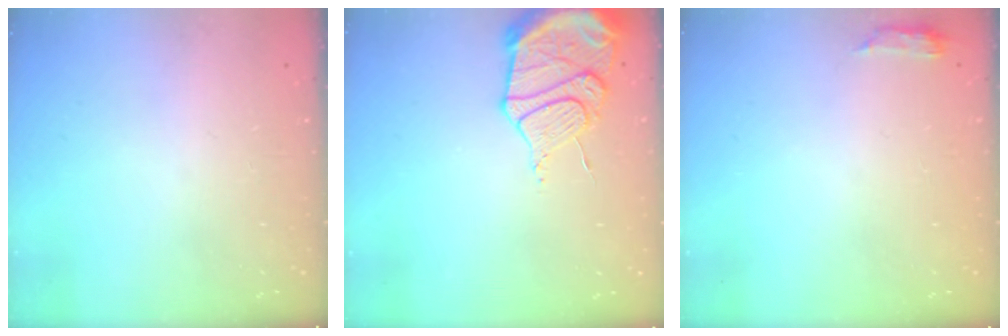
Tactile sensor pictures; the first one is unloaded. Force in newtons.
{"total": 13.5, "press": 13.4, "slide": 1.0}
{"total": 5.1, "press": 5.0, "slide": 0.9}